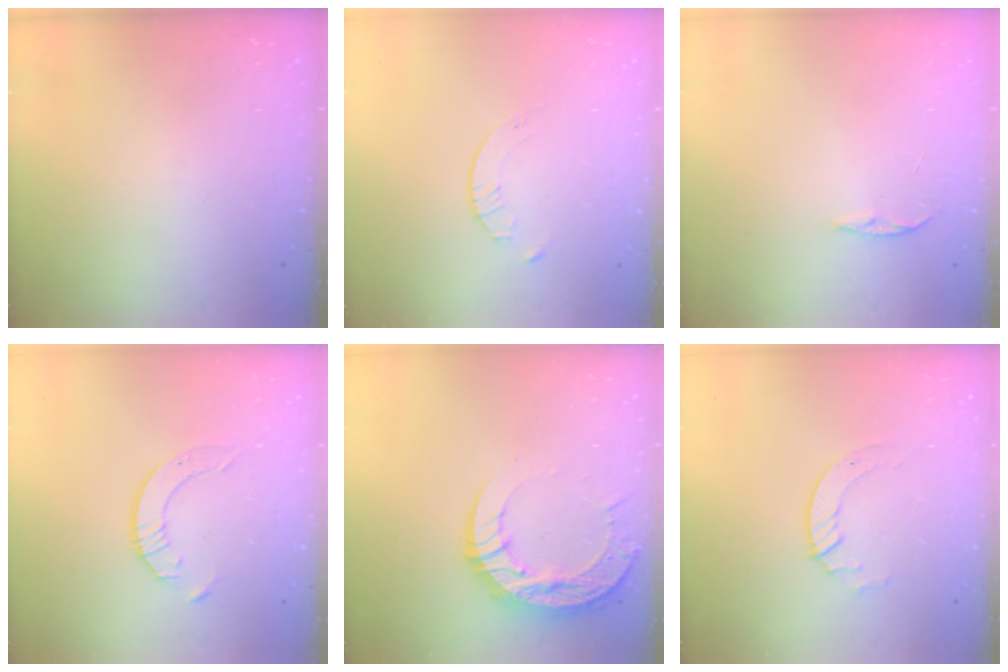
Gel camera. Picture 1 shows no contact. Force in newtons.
{"total": 2.1, "press": 2.1, "slide": 0.3}
{"total": 3.3, "press": 3.3, "slide": 0.4}
{"total": 4.2, "press": 4.2, "slide": 0.5}
{"total": 14.0, "press": 14.0, "slide": 1.3}
{"total": 3.3, "press": 3.3, "slide": 0.4}